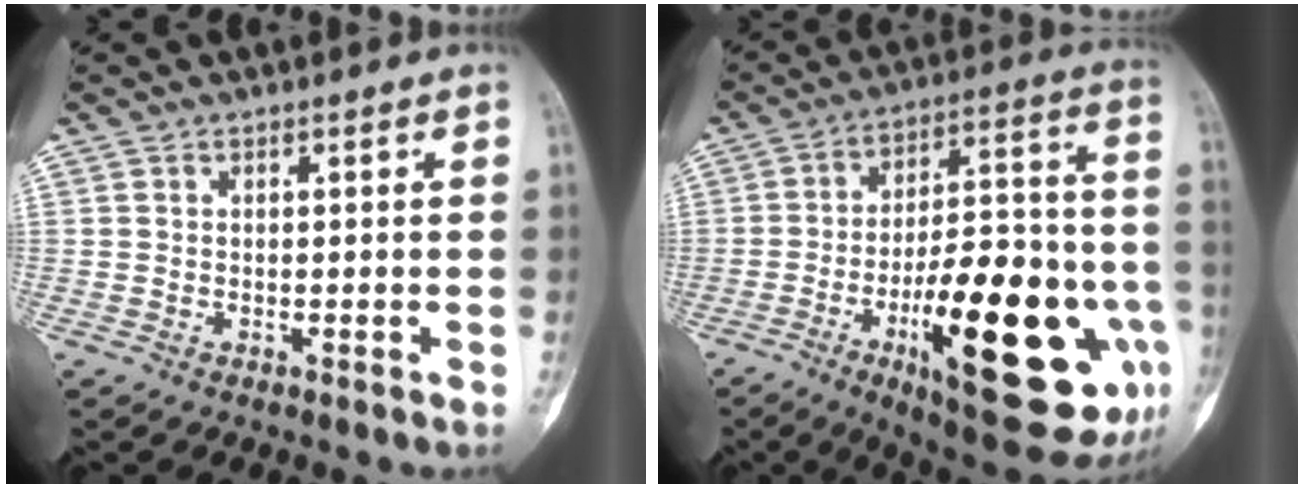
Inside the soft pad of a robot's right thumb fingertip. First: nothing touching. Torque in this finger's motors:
{"motor_torque": [2.79, 2.22, 1.47, -1.30, 0.60]}